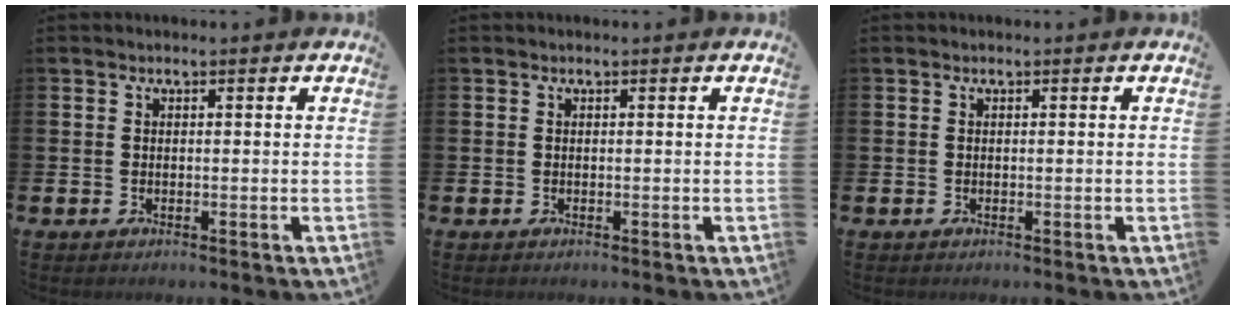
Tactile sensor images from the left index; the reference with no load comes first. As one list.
[{"total": 0.0}, {"total": 0.0}]